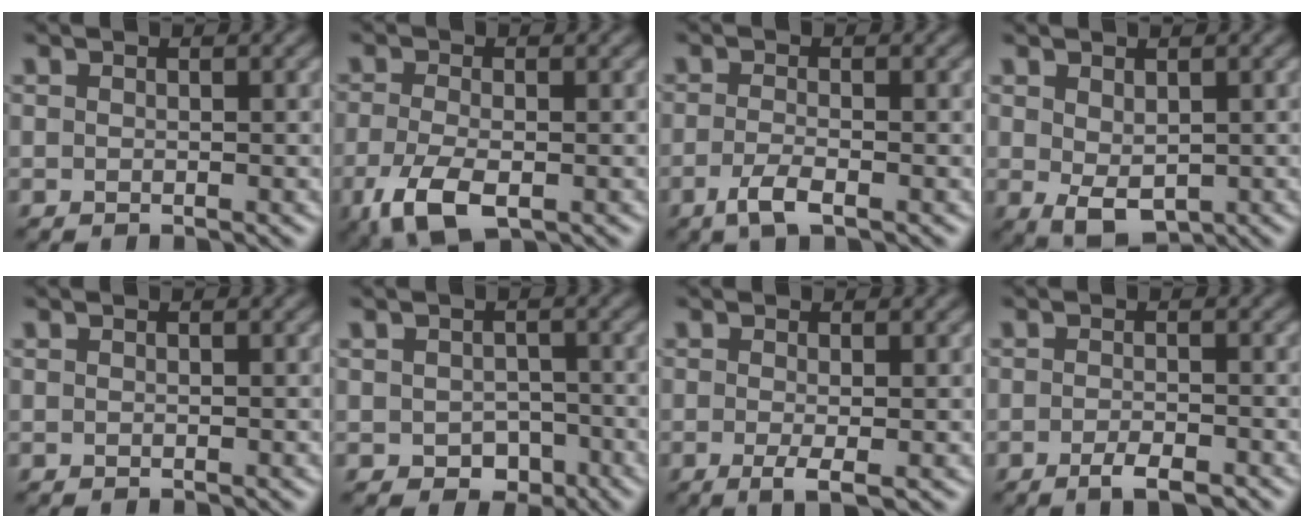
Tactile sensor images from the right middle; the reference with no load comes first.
{"total": 5.2, "force": [-2.3, 2.3, 4.1], "torque": [-0.098, -0.013, -0.046]}
{"total": 2.5, "force": [-1.3, 0.7, 2.0], "torque": [-0.046, -0.003, -0.028]}
{"total": 3.0, "force": [0.0, 1.8, 2.4], "torque": [-0.046, -0.008, 0.007]}
{"total": 0.0}
{"total": 2.5, "force": [-0.9, 1.9, 1.3], "torque": [-0.017, -0.007, -0.013]}
{"total": 2.1, "force": [-0.6, 0.4, 2.0], "torque": [-0.040, -0.010, -0.011]}
{"total": 2.6, "force": [-1.6, 0.8, 2.0], "torque": [-0.035, -0.003, -0.027]}